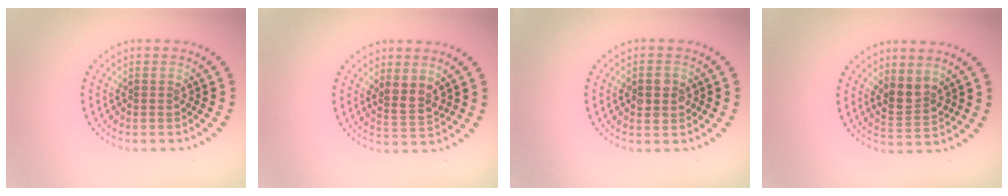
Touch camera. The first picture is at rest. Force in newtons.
{"total": 2.2, "press": 1.9, "slide": 1.2}
{"total": 2.0, "press": 2.0, "slide": 0.2}
{"total": 2.6, "press": 2.4, "slide": 1.1}